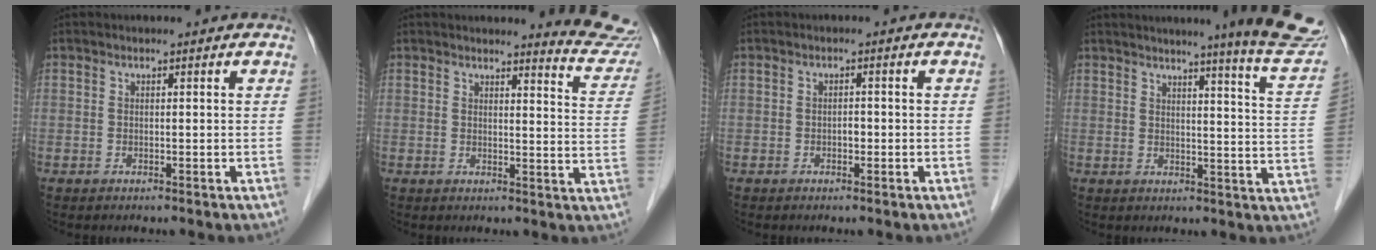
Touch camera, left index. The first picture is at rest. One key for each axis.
{"total": 9.1, "fx": 9.1, "fy": 0.1, "fz": 0.7, "tx": 0.009, "ty": -0.079, "tz": 0.076}
{"total": 1.1, "fx": -0.6, "fy": 0.7, "fz": 0.7, "tx": -0.010, "ty": 0.000, "tz": -0.010}
{"total": 15.5, "fx": 13.4, "fy": -0.7, "fz": 7.6, "tx": -0.089, "ty": -0.065, "tz": 0.141}